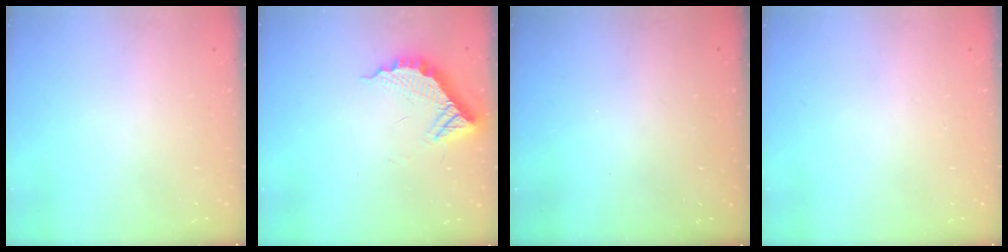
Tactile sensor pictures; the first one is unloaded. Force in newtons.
{"total": 11.9, "press": 11.8, "slide": 0.7}
{"total": 3.3, "press": 3.3, "slide": 0.1}
{"total": 0.0}